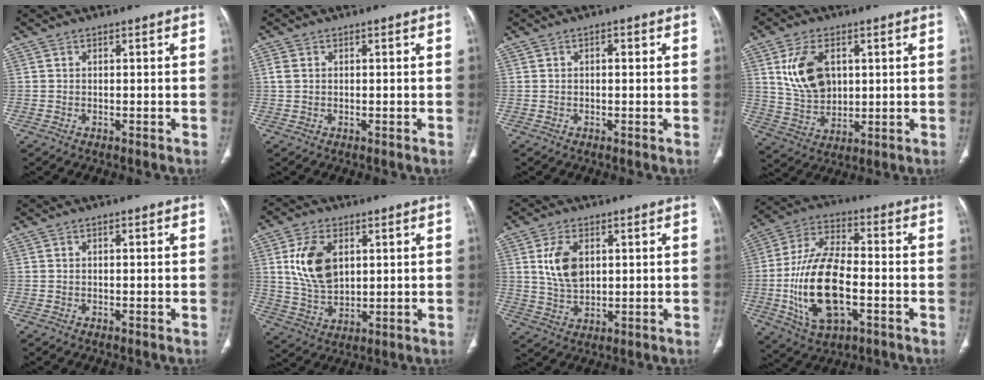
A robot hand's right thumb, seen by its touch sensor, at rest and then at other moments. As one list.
[{"total": 1.7, "force": [0.3, 1.3, 1.0], "torque": [-0.027, 0.003, 0.005]}, {"total": 0.9, "force": [0.2, 0.5, 0.8], "torque": [-0.009, 0.002, 0.000]}, {"total": 11.3, "force": [3.2, 7.5, 7.9], "torque": [-0.130, -0.013, 0.072]}, {"total": 0.0}, {"total": 11.3, "force": [3.1, 7.1, 8.3], "torque": [-0.145, -0.013, 0.068]}, {"total": 8.0, "force": [2.1, 4.8, 6.0], "torque": [-0.106, -0.010, 0.048]}, {"total": 18.5, "force": [-3.9, 9.3, 15.5], "torque": [-0.293, 0.022, -0.066]}]